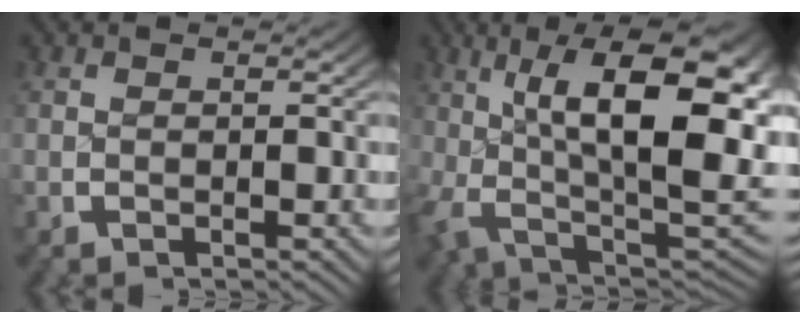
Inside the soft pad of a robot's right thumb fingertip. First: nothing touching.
{"total": 17.8, "force": [0.1, 9.8, 14.9], "torque": [-0.252, -0.056, 0.024]}